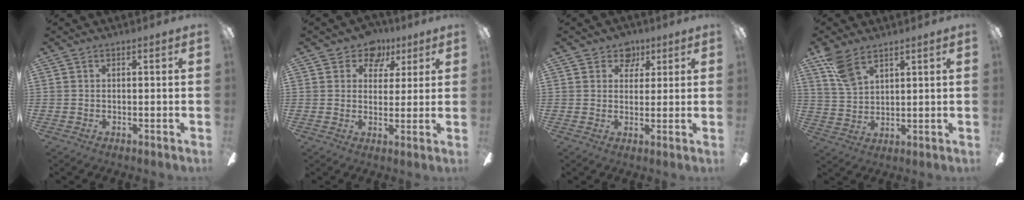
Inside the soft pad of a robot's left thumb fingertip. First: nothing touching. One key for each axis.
{"total": 7.7, "fx": 4.5, "fy": 5.6, "fz": 2.7, "tx": -0.036, "ty": -0.017, "tz": 0.079}
{"total": 5.3, "fx": 3.2, "fy": 4.1, "fz": 1.3, "tx": -0.018, "ty": -0.008, "tz": 0.056}
{"total": 8.0, "fx": 5.9, "fy": 3.4, "fz": 4.1, "tx": -0.090, "ty": -0.019, "tz": 0.113}